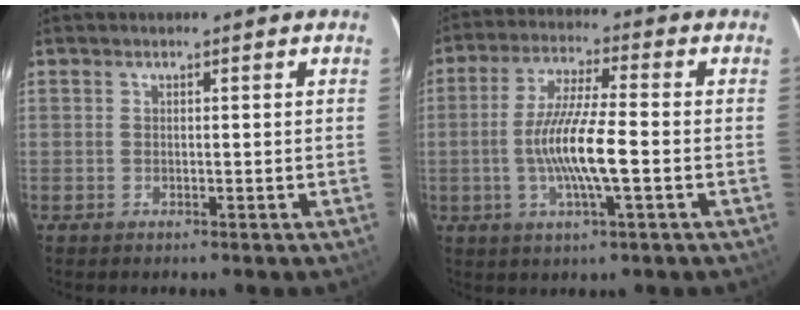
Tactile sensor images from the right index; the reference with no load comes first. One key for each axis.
{"total": 10.9, "fx": -2.2, "fy": 1.1, "fz": 10.6, "tx": -0.206, "ty": -0.004, "tz": -0.042}